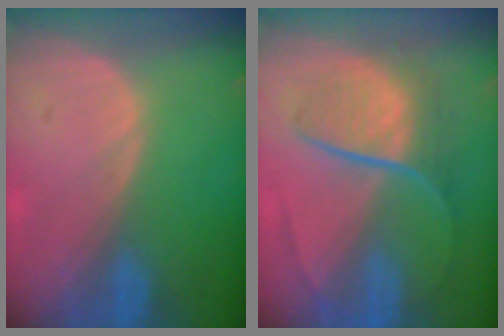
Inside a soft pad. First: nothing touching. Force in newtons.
{"total": 9.0, "press": 7.4, "slide": 5.1}